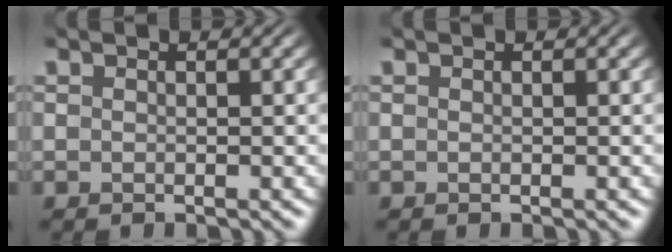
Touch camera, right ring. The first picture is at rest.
{"total": 0.0}